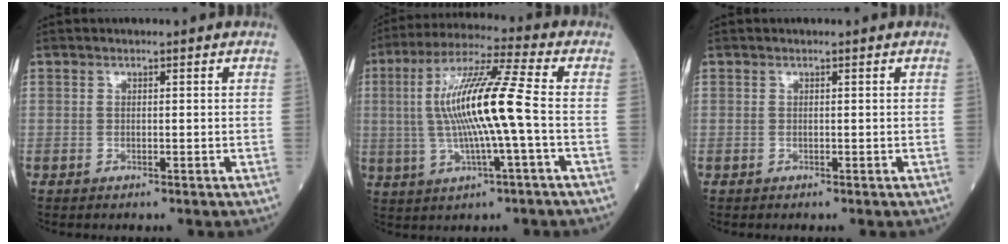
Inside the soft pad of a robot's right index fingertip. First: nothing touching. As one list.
[{"total": 13.6, "force": [-0.3, -0.1, 13.6], "torque": [-0.267, 0.012, -0.010]}, {"total": 0.0}]